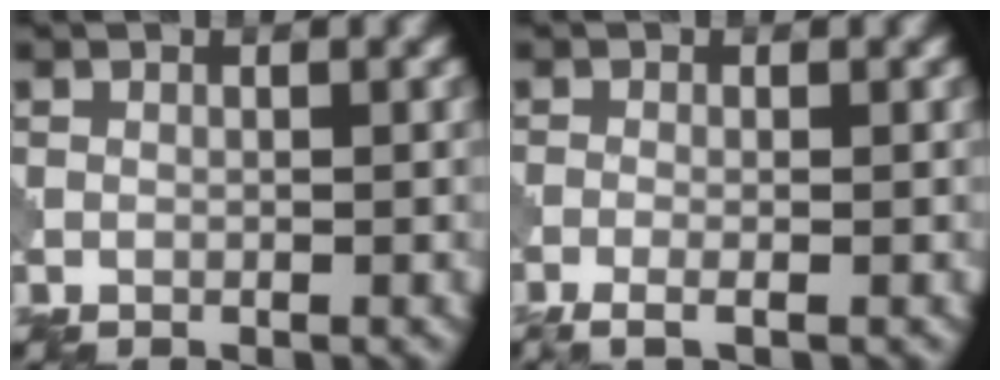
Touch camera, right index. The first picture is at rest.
{"total": 1.7, "force": [-0.9, 0.4, 1.4], "torque": [-0.024, -0.003, -0.024]}